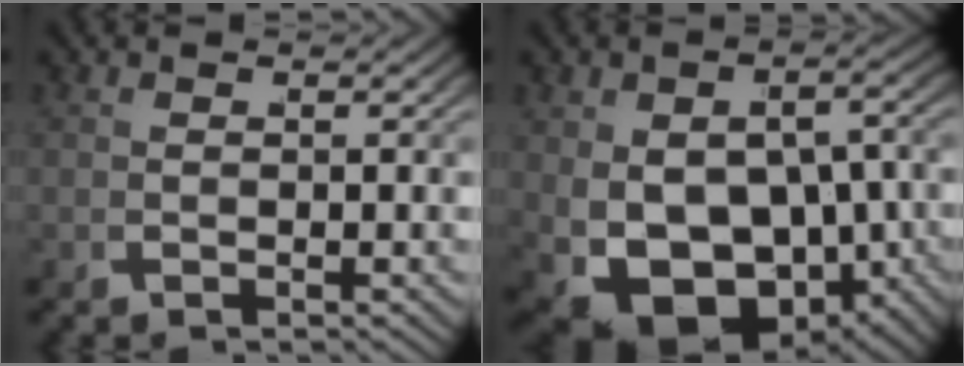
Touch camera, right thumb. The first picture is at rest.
{"total": 12.8, "force": [-3.4, 8.7, 8.7], "torque": [-0.182, -0.074, -0.014]}